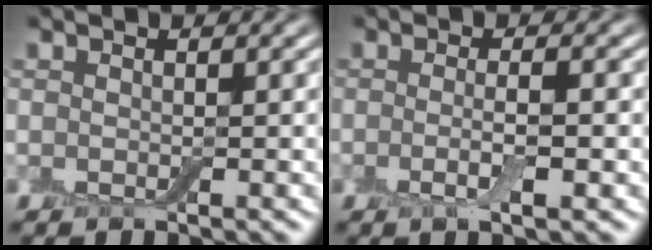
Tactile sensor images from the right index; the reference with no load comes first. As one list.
[{"total": 2.7, "force": [-0.5, 0.5, 2.6], "torque": [-0.049, -0.006, -0.011]}]